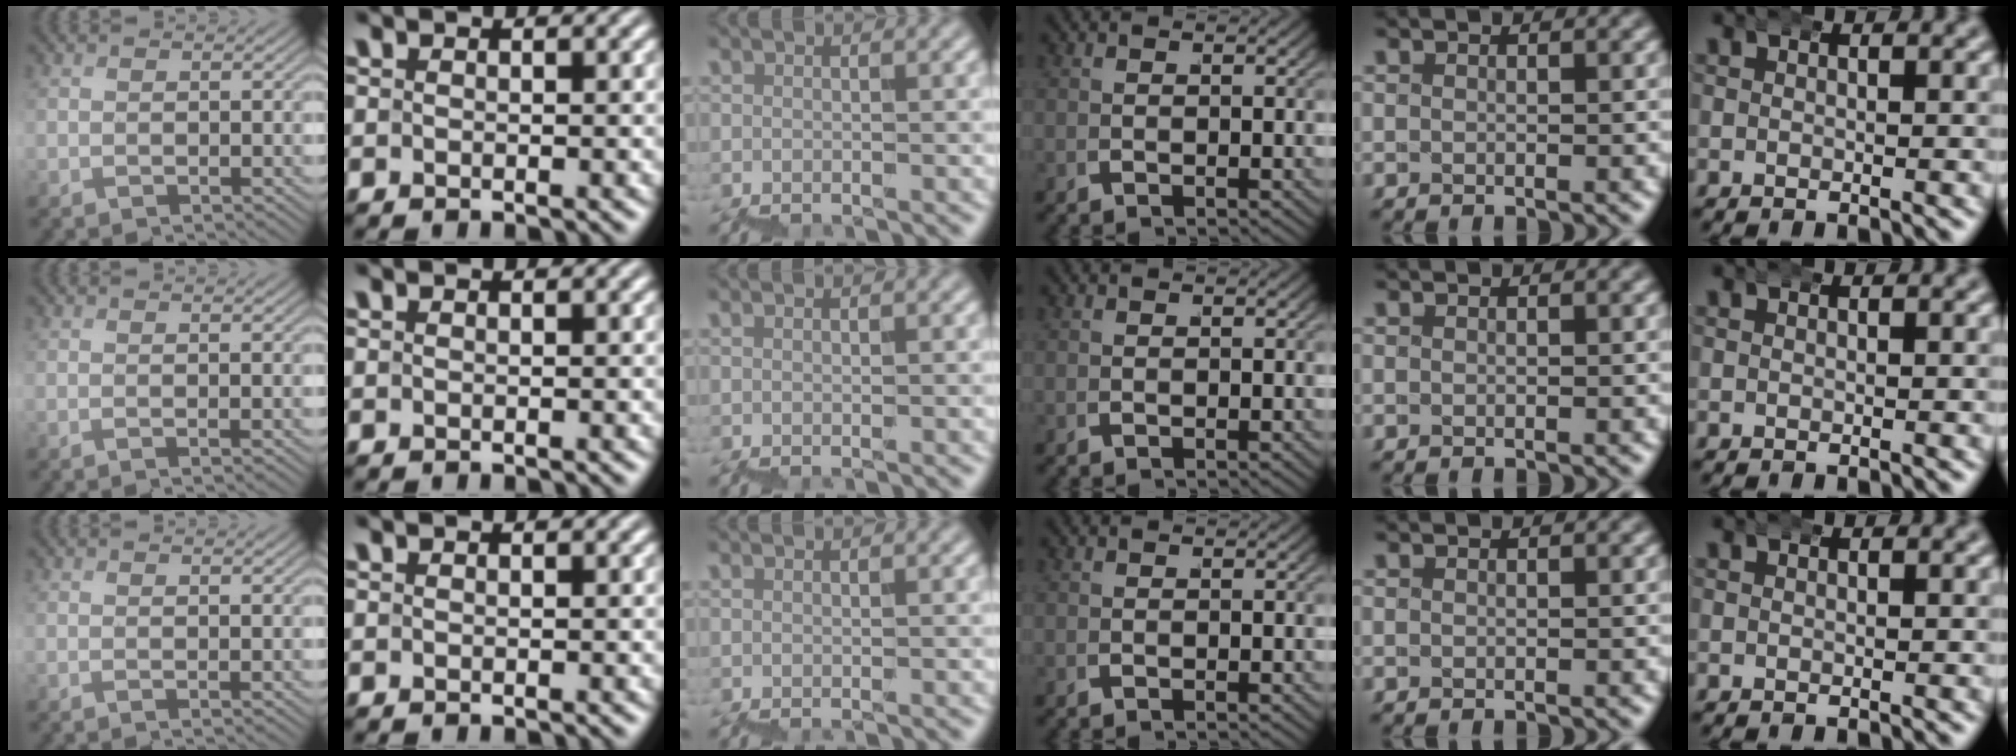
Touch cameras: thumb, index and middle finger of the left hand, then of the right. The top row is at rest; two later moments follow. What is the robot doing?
{"motion": "wrap", "object": "bubble wrap"}